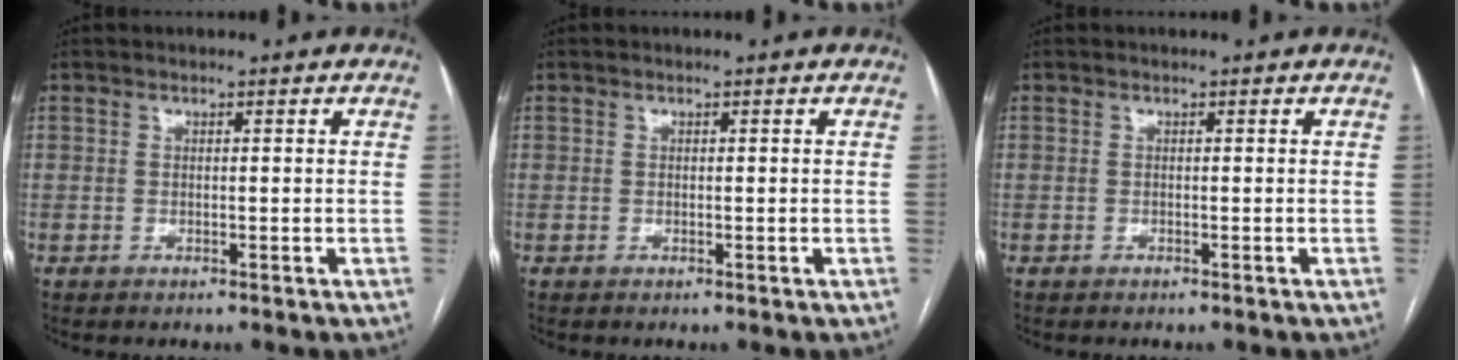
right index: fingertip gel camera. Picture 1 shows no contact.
{"total": 0.0}
{"total": 0.0}